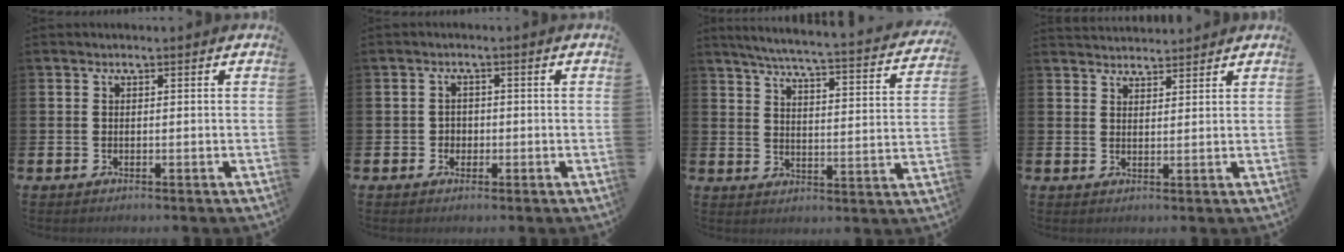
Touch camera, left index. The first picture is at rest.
{"total": 1.6, "force": [-0.3, 1.6, 0.3], "torque": [-0.002, 0.003, -0.012]}
{"total": 5.1, "force": [4.7, -0.1, 2.1], "torque": [-0.063, -0.040, 0.073]}
{"total": 2.9, "force": [2.8, 0.5, -0.1], "torque": [-0.004, -0.011, 0.052]}